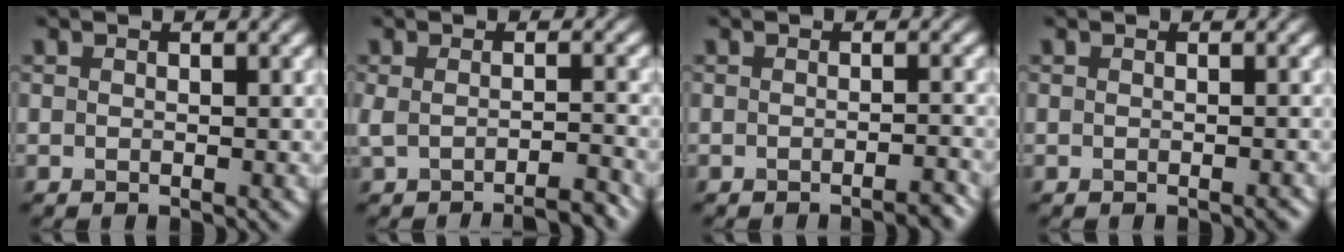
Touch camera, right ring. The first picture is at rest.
{"total": 3.2, "force": [-1.9, 0.7, 2.5], "torque": [-0.037, -0.008, -0.037]}
{"total": 1.8, "force": [-1.3, 0.4, 1.2], "torque": [-0.005, 0.004, -0.021]}
{"total": 0.6, "force": [-0.4, 0.1, 0.3], "torque": [-0.003, 0.002, -0.005]}